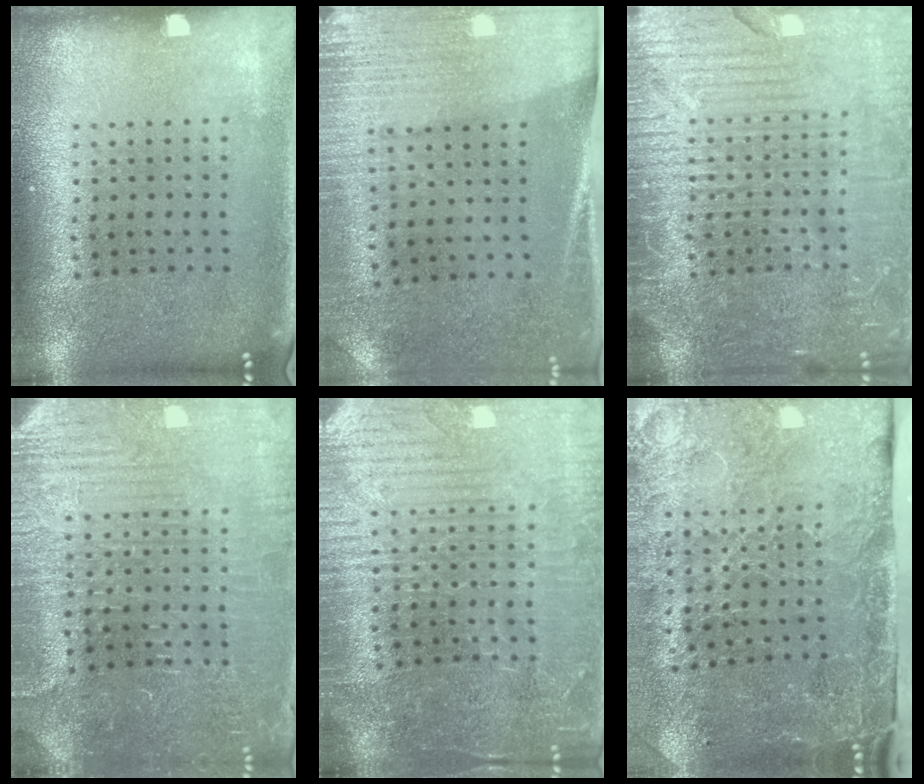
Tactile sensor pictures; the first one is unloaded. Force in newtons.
{"total": 2.7, "press": 2.4, "slide": 1.2}
{"total": 4.9, "press": 4.8, "slide": 0.6}
{"total": 4.0, "press": 3.9, "slide": 0.9}
{"total": 4.2, "press": 3.9, "slide": 1.5}
{"total": 4.7, "press": 3.6, "slide": 3.0}